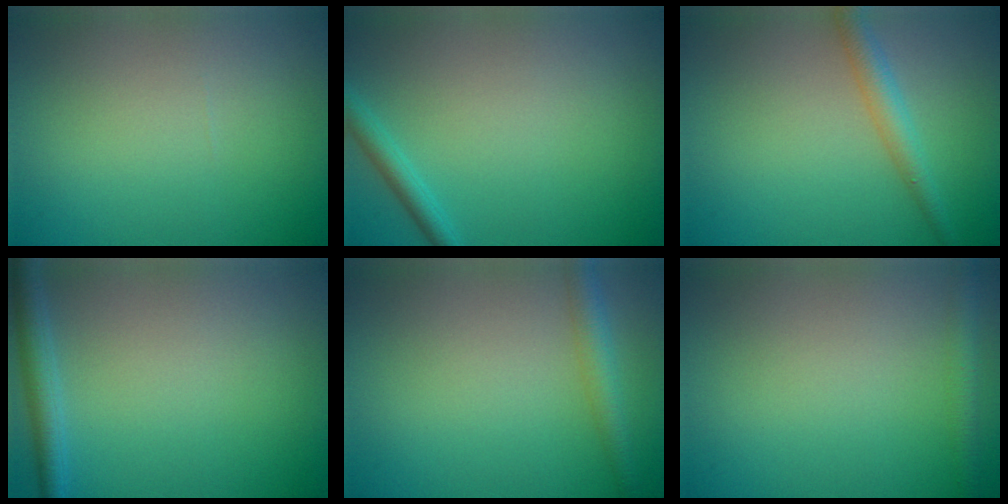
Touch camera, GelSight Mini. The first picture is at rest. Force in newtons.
{"total": 1.8, "press": 1.8, "slide": 0.1}
{"total": 2.6, "press": 2.6, "slide": 0.1}
{"total": 2.5, "press": 2.5, "slide": 0.1}
{"total": 2.7, "press": 2.7, "slide": 0.1}
{"total": 2.1, "press": 2.1, "slide": 0.1}